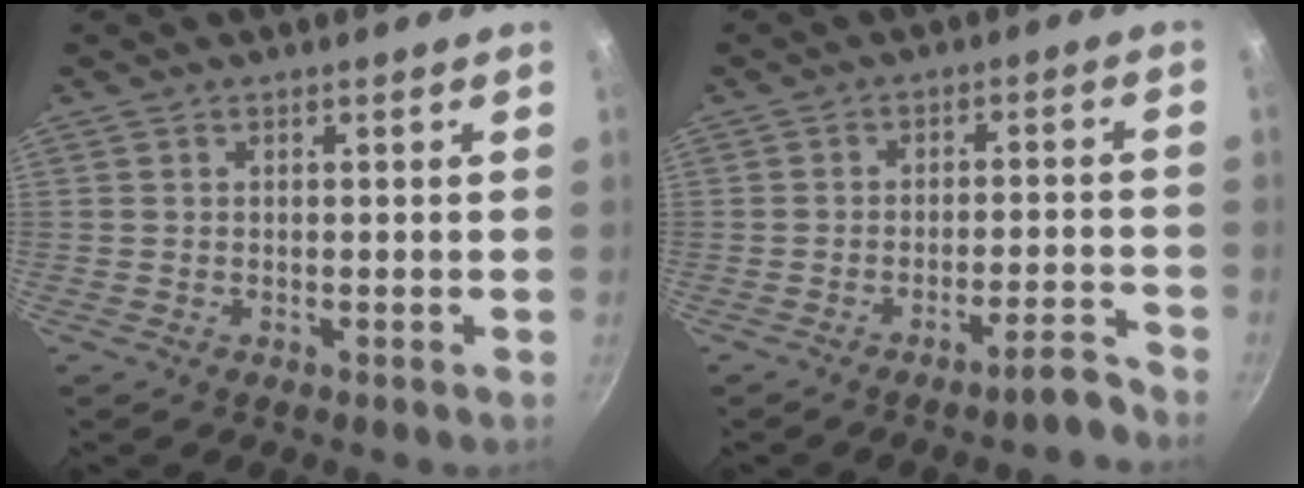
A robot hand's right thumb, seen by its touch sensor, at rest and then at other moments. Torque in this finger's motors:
{"motor_torque": [-0.23, 0.29, -0.09, -0.09, -0.03]}